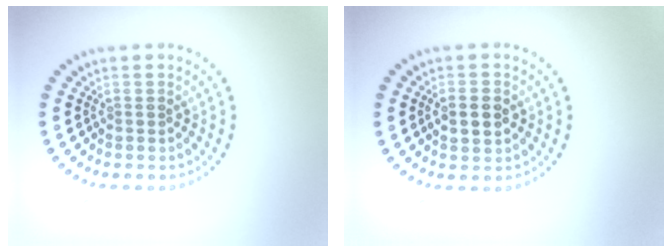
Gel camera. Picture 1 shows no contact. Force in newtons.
{"total": 2.4, "press": 2.4, "slide": 0.1}